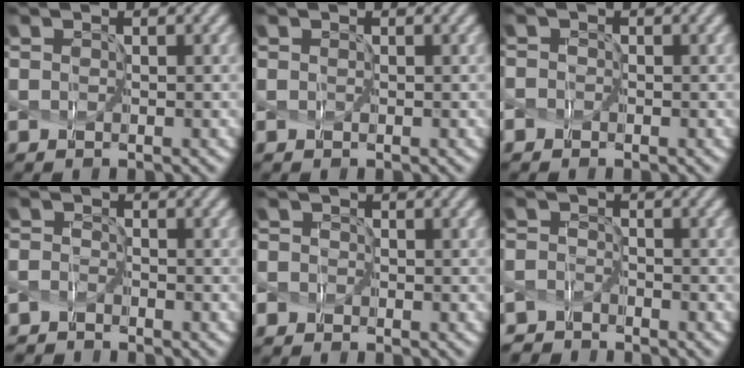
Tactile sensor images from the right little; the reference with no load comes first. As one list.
[{"total": 0.0}, {"total": 0.8, "force": [-0.6, 0.6, 0.0], "torque": [0.003, 0.006, -0.013]}, {"total": 2.1, "force": [-2.0, 0.5, 0.1], "torque": [-0.012, 0.001, -0.044]}, {"total": 1.3, "force": [-0.7, 1.0, 0.1], "torque": [0.004, 0.008, -0.019]}, {"total": 2.8, "force": [-2.7, 0.9, 0.0], "torque": [-0.009, 0.004, -0.049]}]